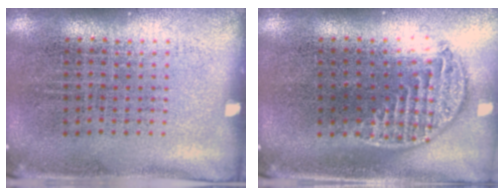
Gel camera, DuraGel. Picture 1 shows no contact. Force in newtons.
{"total": 1.2, "press": 1.1, "slide": 0.5}